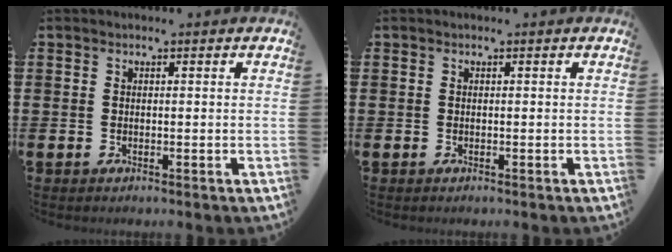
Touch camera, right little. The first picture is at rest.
{"total": 0.0}